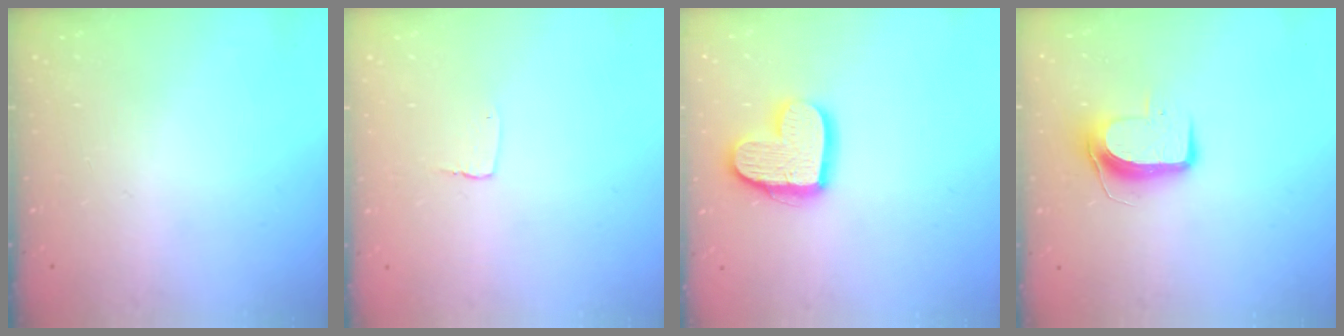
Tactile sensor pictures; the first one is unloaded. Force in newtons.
{"total": 2.7, "press": 2.7, "slide": 0.2}
{"total": 14.9, "press": 14.8, "slide": 1.1}
{"total": 9.4, "press": 9.3, "slide": 0.9}